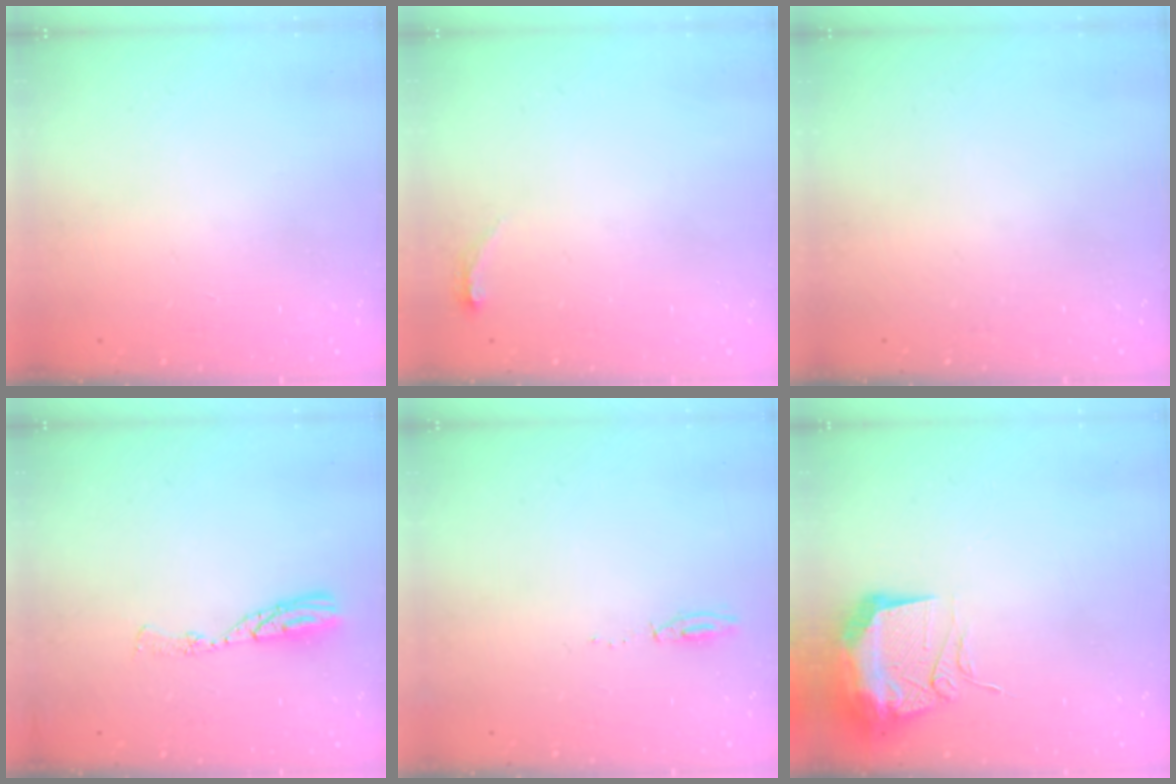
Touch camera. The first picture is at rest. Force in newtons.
{"total": 3.8, "press": 3.5, "slide": 1.6}
{"total": 0.0}
{"total": 7.8, "press": 7.8, "slide": 0.8}
{"total": 4.8, "press": 4.7, "slide": 1.0}
{"total": 13.6, "press": 13.3, "slide": 2.8}